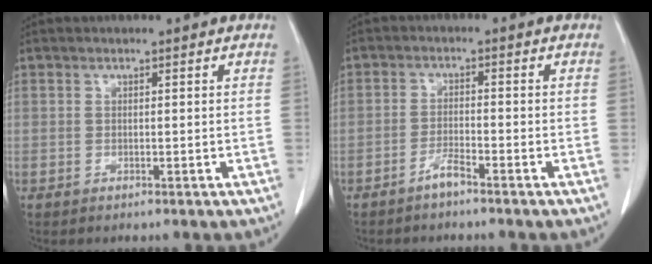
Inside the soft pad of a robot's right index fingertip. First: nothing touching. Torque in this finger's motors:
{"motor_torque": [0.17, -0.15, 0.08, 0.04]}